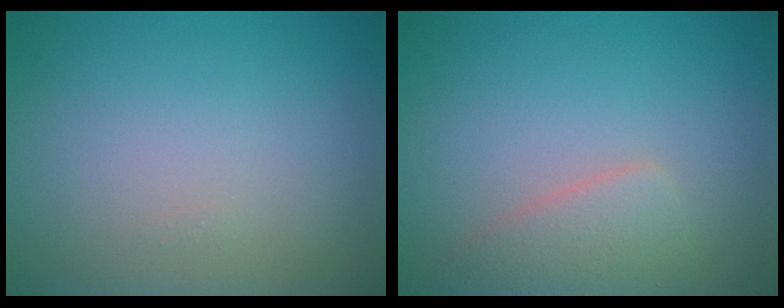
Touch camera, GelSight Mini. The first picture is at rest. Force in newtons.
{"total": 2.7, "press": 2.7, "slide": 0.1}